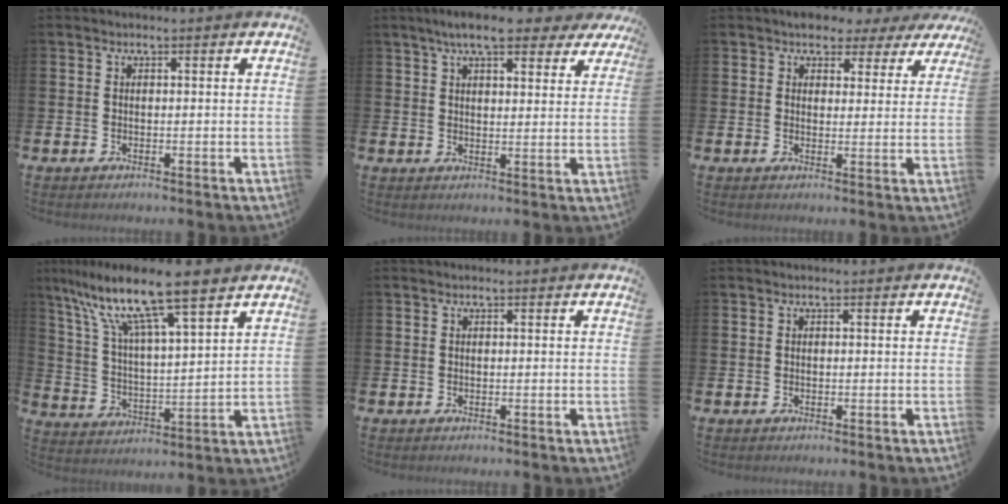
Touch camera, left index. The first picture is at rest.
{"total": 7.8, "force": [6.5, 1.9, 3.9], "torque": [-0.074, -0.014, 0.113]}
{"total": 4.0, "force": [3.1, 2.5, 0.4], "torque": [-0.013, -0.012, 0.053]}
{"total": 12.4, "force": [10.1, 1.4, 7.1], "torque": [-0.168, -0.049, 0.171]}
{"total": 0.0}
{"total": 0.0}